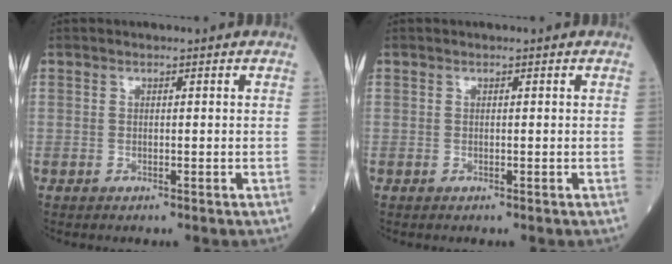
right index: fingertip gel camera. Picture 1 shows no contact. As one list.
[{"total": 0.0}]